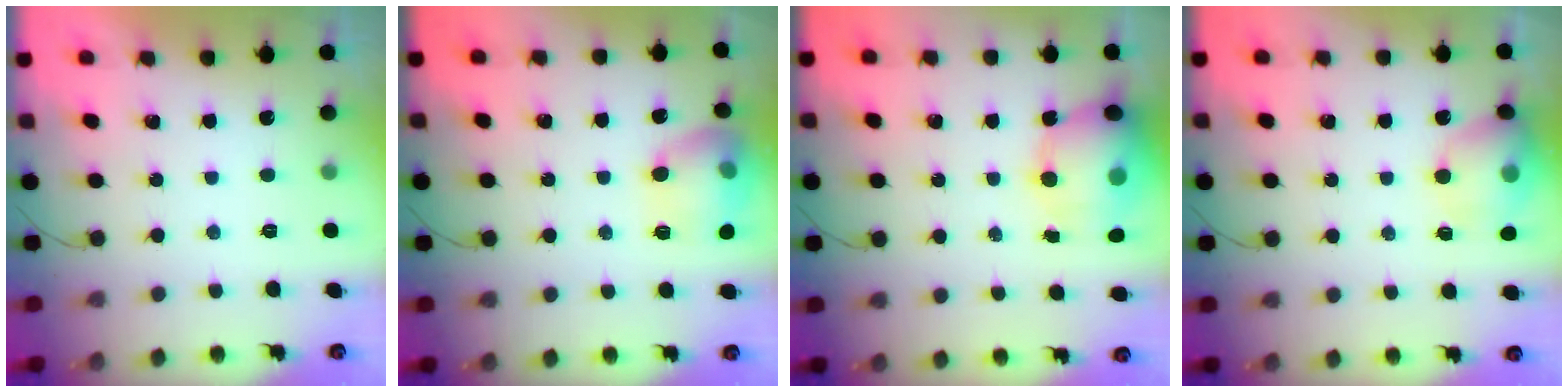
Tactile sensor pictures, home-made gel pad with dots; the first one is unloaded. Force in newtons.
{"total": 14.9, "press": 14.8, "slide": 1.4}
{"total": 14.6, "press": 14.0, "slide": 3.9}
{"total": 13.3, "press": 13.1, "slide": 2.1}